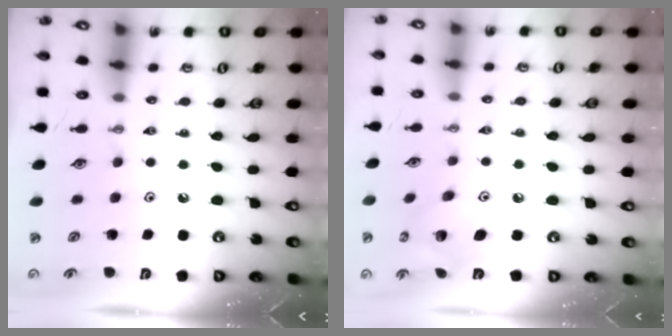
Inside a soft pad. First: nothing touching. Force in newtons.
{"total": 9.0, "press": 9.0, "slide": 0.3}